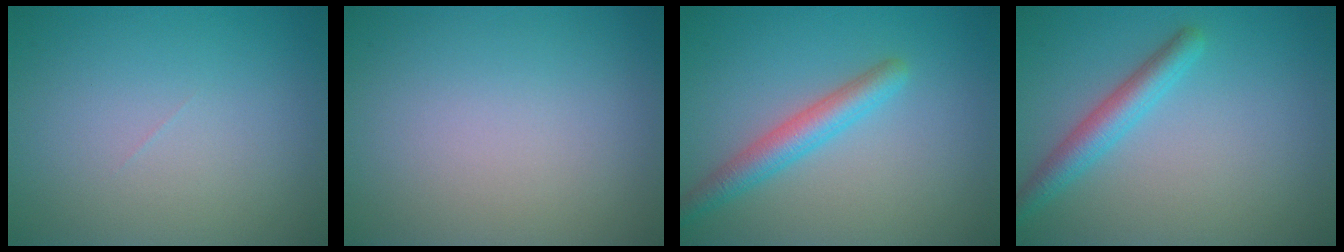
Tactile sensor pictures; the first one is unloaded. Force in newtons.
{"total": 0.0}
{"total": 3.3, "press": 3.2, "slide": 0.1}
{"total": 2.9, "press": 2.9, "slide": 0.1}